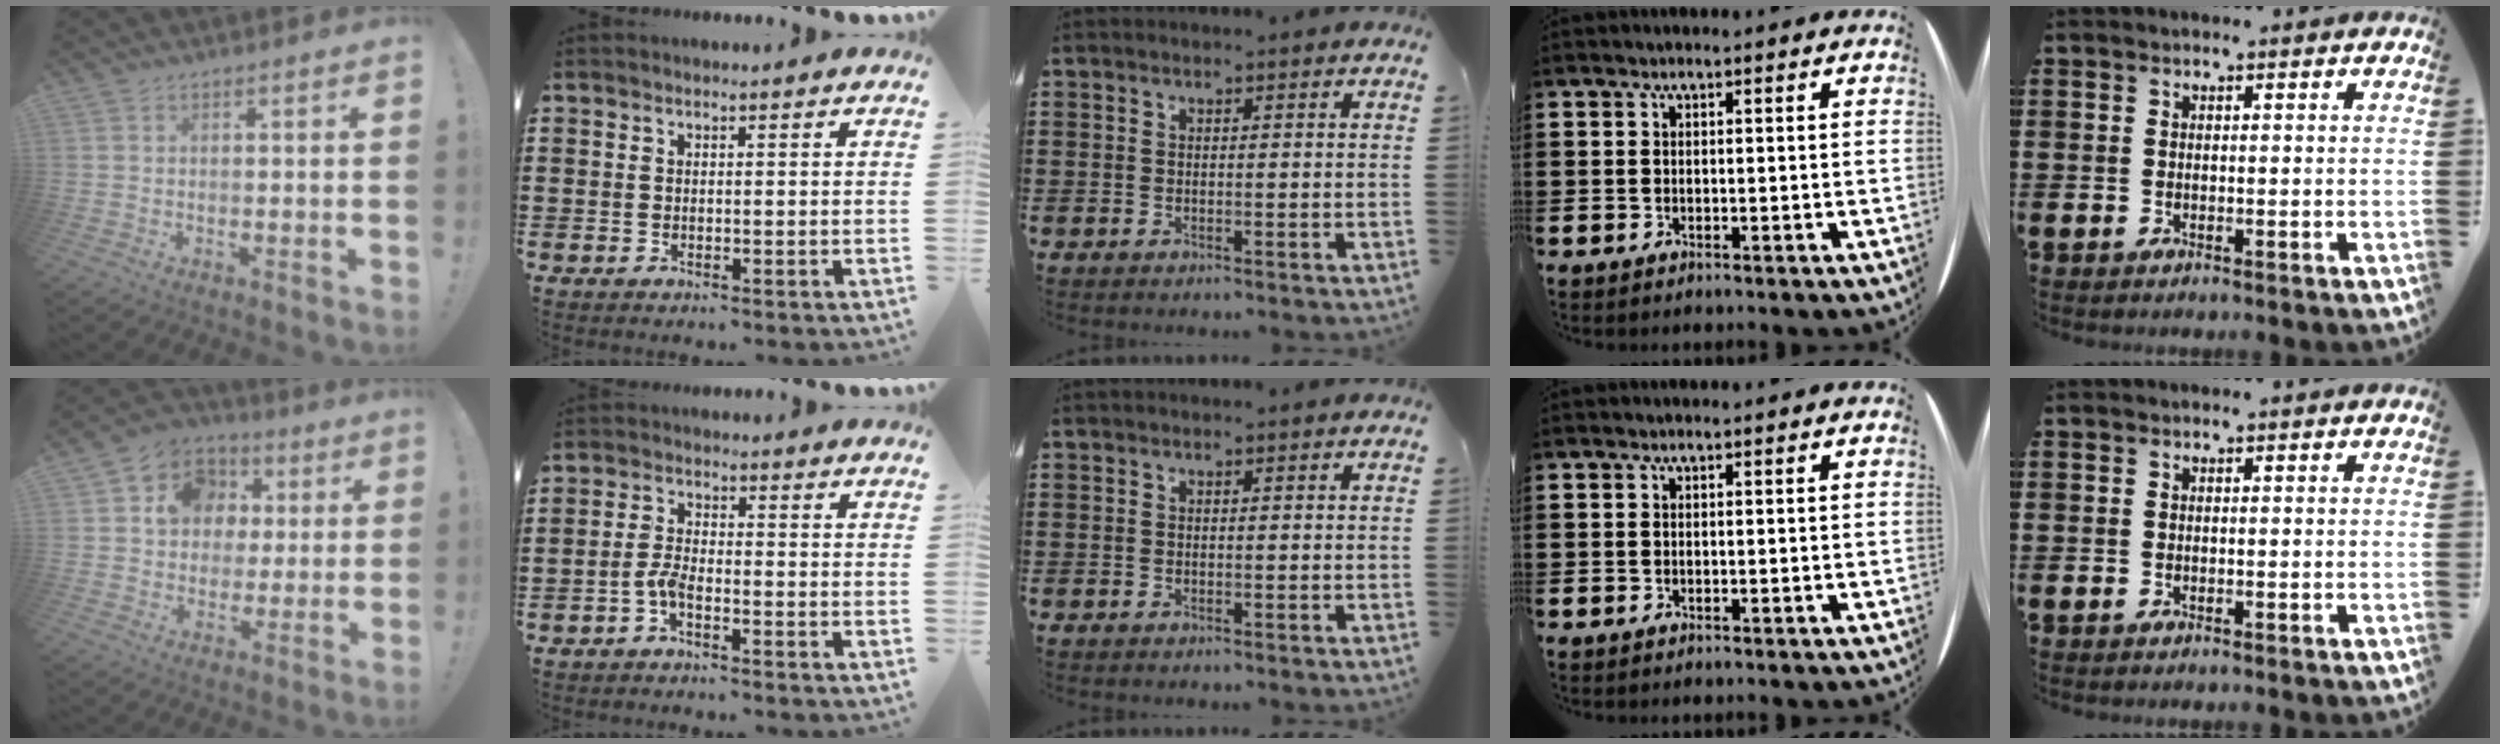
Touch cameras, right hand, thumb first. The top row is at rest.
{"thumb": {"total": 11.9, "force": [2.7, 10.7, 4.5], "torque": [-0.065, -0.004, 0.060]}, "index": {"total": 3.3, "force": [-1.8, 0.8, 2.6], "torque": [-0.069, -0.007, -0.039]}}